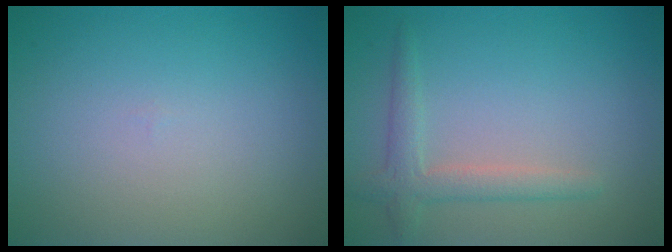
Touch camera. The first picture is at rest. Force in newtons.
{"total": 2.5, "press": 2.5, "slide": 0.3}